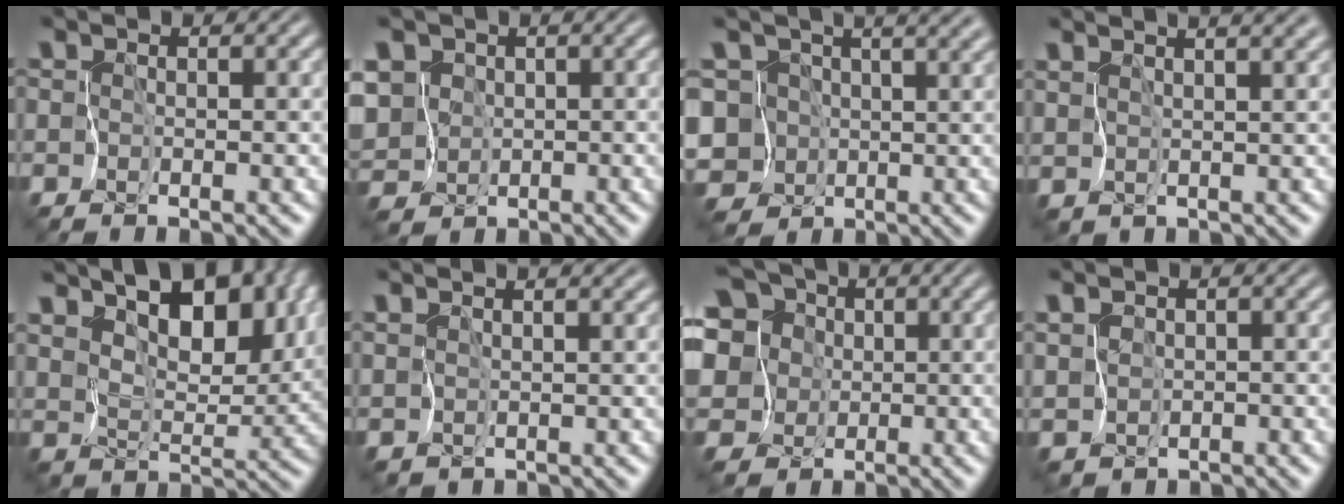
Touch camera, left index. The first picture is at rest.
{"total": 4.8, "force": [-0.5, 4.3, 2.1], "torque": [-0.058, 0.015, -0.028]}
{"total": 7.4, "force": [1.1, 5.5, 4.7], "torque": [-0.094, 0.016, 0.010]}
{"total": 6.2, "force": [4.3, 2.3, 3.8], "torque": [-0.060, 0.034, 0.055]}
{"total": 9.4, "force": [5.2, 4.6, 6.3], "torque": [-0.117, 0.004, 0.085]}
{"total": 2.6, "force": [2.1, 0.7, 1.3], "torque": [-0.036, 0.013, 0.034]}
{"total": 12.4, "force": [2.6, 10.5, 6.1], "torque": [-0.171, 0.043, 0.017]}
{"total": 0.9, "force": [0.3, 0.9, 0.1], "torque": [-0.018, -0.001, 0.015]}